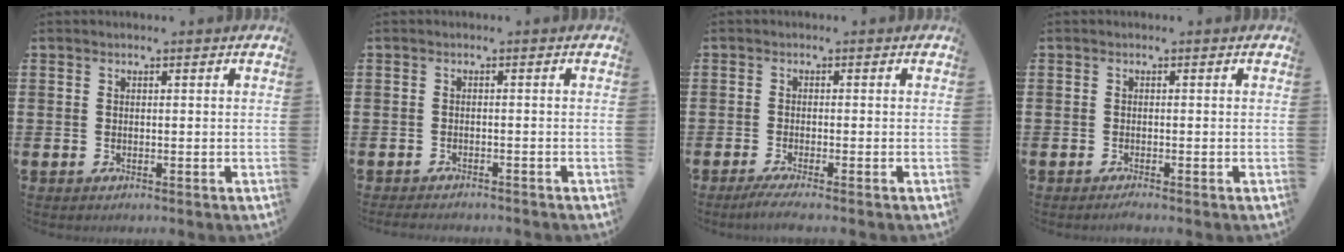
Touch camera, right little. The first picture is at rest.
{"total": 1.1, "force": [-1.1, 0.0, 0.1], "torque": [-0.005, 0.000, -0.023]}
{"total": 1.7, "force": [-1.1, 0.0, 1.2], "torque": [-0.019, 0.000, -0.021]}
{"total": 0.6, "force": [-0.5, 0.0, 0.4], "torque": [-0.007, -0.003, -0.010]}